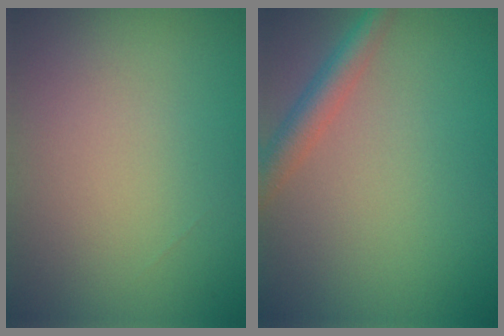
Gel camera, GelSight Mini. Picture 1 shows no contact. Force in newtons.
{"total": 2.8, "press": 2.8, "slide": 0.1}